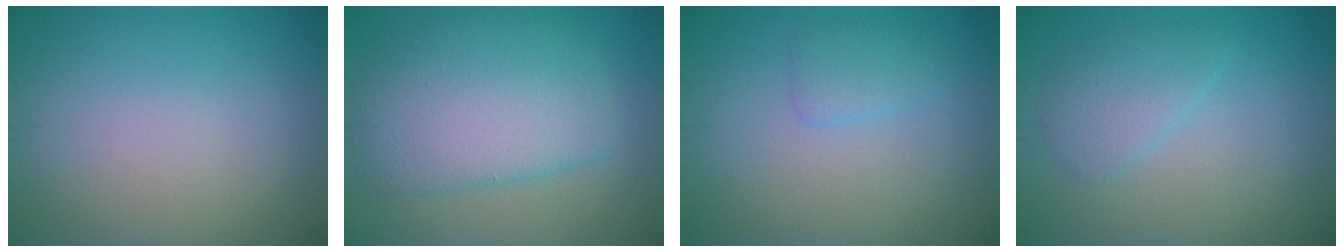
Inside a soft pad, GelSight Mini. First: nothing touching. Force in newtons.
{"total": 7.7, "press": 7.7, "slide": 0.3}
{"total": 1.5, "press": 1.5, "slide": 0.1}
{"total": 2.3, "press": 2.3, "slide": 0.2}